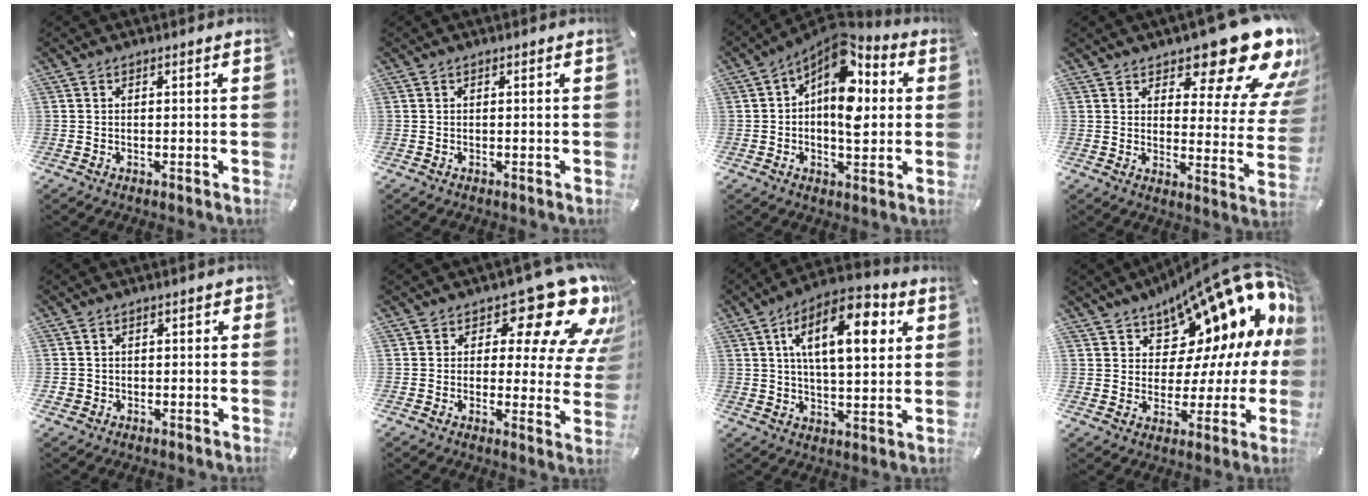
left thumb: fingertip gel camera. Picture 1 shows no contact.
{"total": 0.0}
{"total": 14.2, "force": [4.3, 8.3, 10.8], "torque": [-0.171, -0.052, 0.070]}
{"total": 18.3, "force": [13.3, 6.8, 10.5], "torque": [-0.126, -0.105, 0.218]}
{"total": 3.0, "force": [-1.0, 2.6, 1.0], "torque": [-0.009, 0.004, -0.023]}
{"total": 18.7, "force": [11.1, 8.5, 12.4], "torque": [-0.157, -0.076, 0.182]}
{"total": 15.9, "force": [5.7, 7.3, 12.9], "torque": [-0.195, -0.008, 0.092]}
{"total": 15.7, "force": [11.4, 7.6, 7.5], "torque": [-0.110, -0.109, 0.198]}